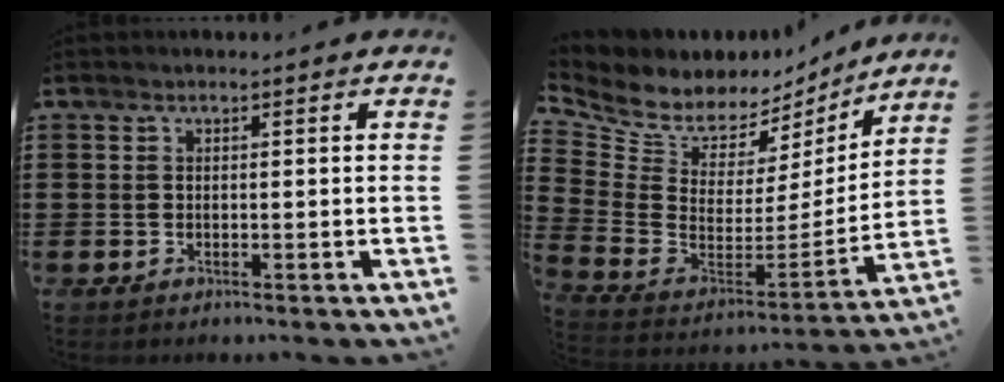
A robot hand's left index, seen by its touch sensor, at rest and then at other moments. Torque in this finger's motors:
{"motor_torque": [-0.46, -0.70, 0.00, -0.04]}